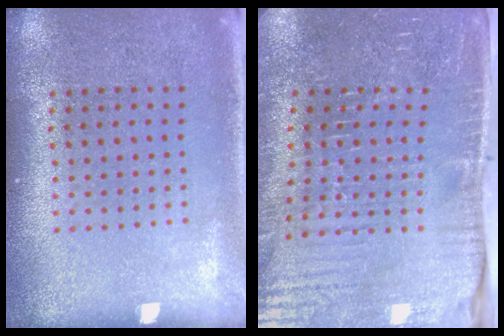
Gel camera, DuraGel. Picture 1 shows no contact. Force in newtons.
{"total": 4.7, "press": 4.6, "slide": 1.1}